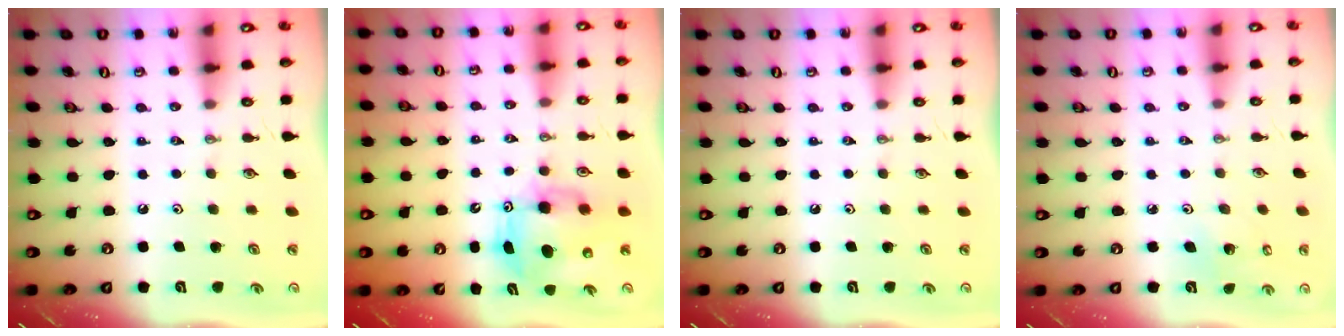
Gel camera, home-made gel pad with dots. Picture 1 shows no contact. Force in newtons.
{"total": 8.0, "press": 7.8, "slide": 1.7}
{"total": 0.0}
{"total": 3.7, "press": 3.7, "slide": 0.1}